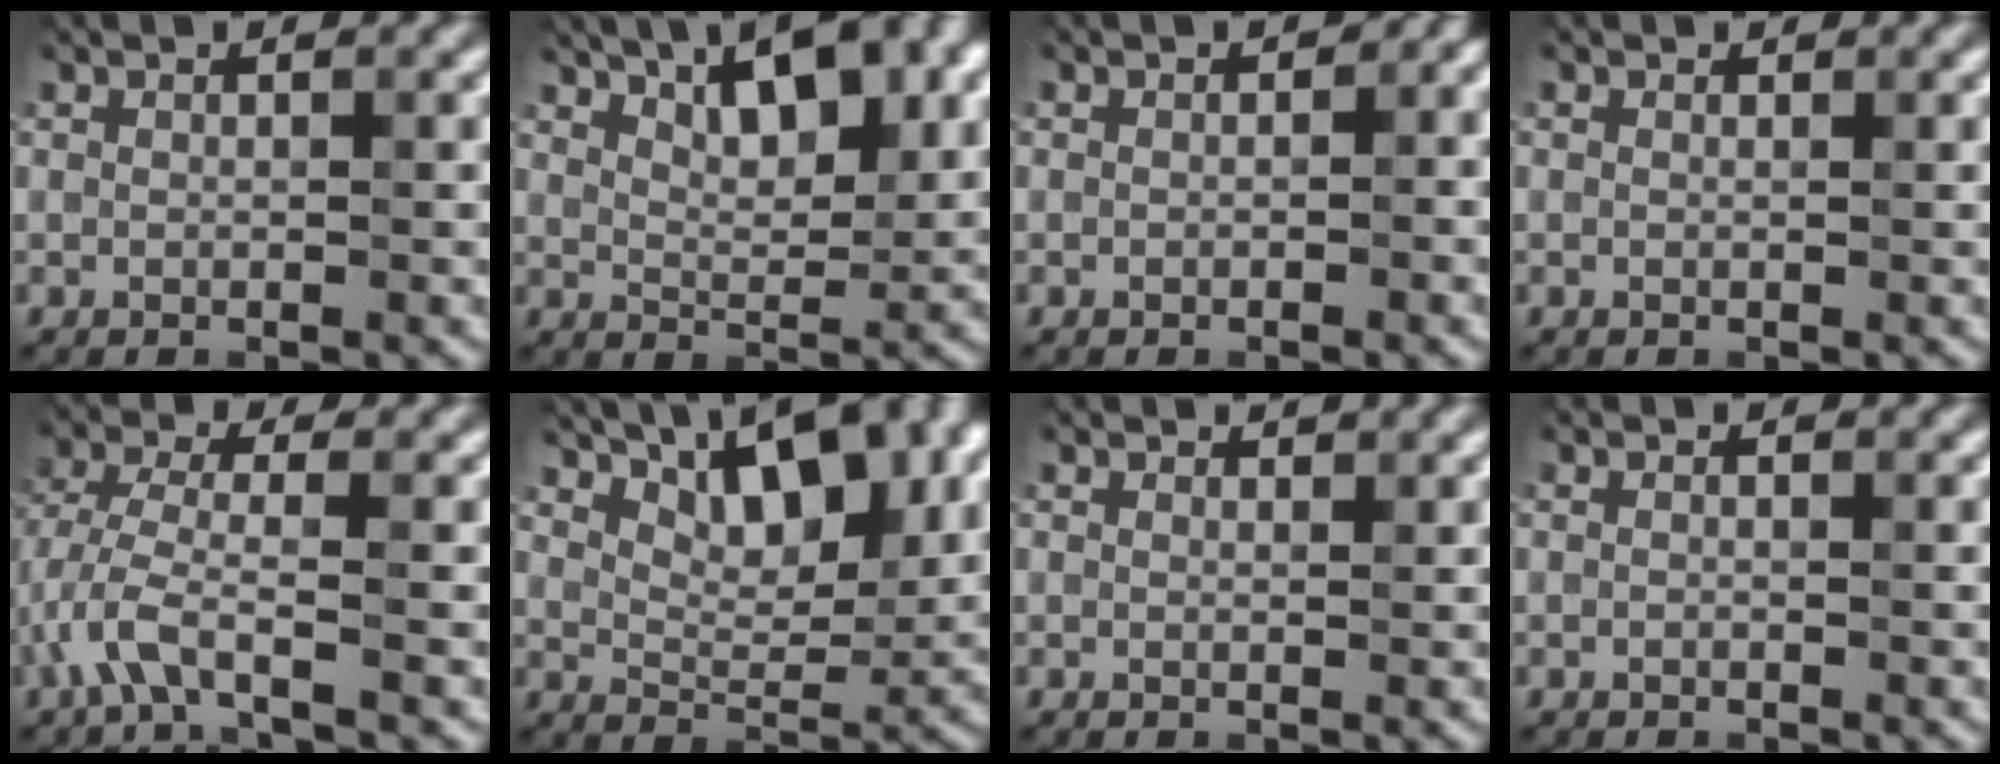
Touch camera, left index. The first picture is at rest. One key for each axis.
{"total": 7.0, "fx": 3.6, "fy": 2.8, "fz": 5.4, "tx": -0.081, "ty": 0.012, "tz": 0.052}
{"total": 2.1, "fx": 0.0, "fy": 1.3, "fz": 1.7, "tx": -0.010, "ty": 0.003, "tz": 0.003}
{"total": 0.0}
{"total": 4.0, "fx": -2.1, "fy": 1.1, "fz": 3.2, "tx": -0.081, "ty": 0.004, "tz": -0.052}
{"total": 7.9, "fx": 4.7, "fy": 3.0, "fz": 5.5, "tx": -0.084, "ty": 0.006, "tz": 0.071}
{"total": 0.7, "fx": 0.6, "fy": 0.3, "fz": 0.2, "tx": -0.002, "ty": -0.001, "tz": 0.006}
{"total": 0.0}